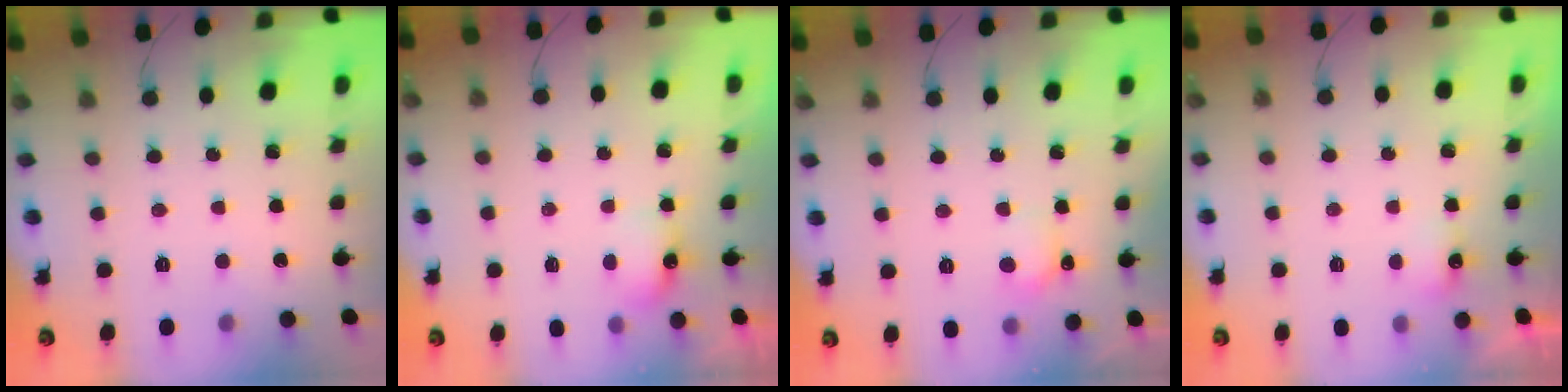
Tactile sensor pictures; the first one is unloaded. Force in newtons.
{"total": 4.7, "press": 4.6, "slide": 1.2}
{"total": 5.1, "press": 4.9, "slide": 1.3}
{"total": 3.4, "press": 3.3, "slide": 0.8}